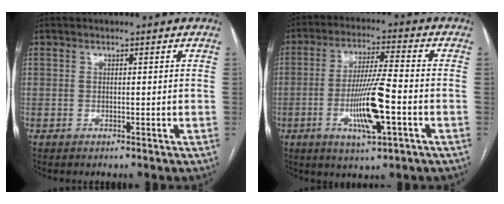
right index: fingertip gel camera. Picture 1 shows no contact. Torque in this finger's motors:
{"motor_torque": [0.28, -0.02, 0.36, 0.14]}